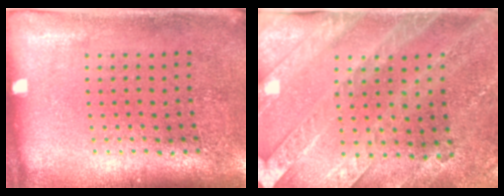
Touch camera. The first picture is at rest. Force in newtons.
{"total": 2.9, "press": 2.7, "slide": 1.3}